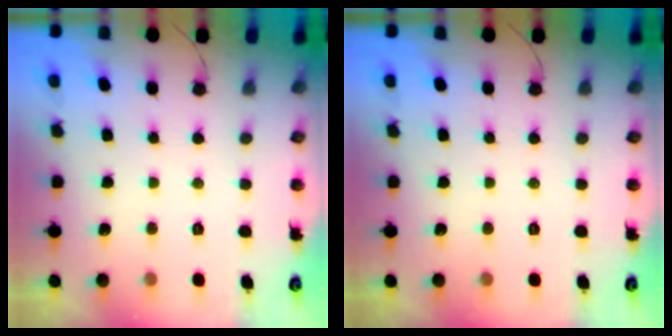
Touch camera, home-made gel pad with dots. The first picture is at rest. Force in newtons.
{"total": 0.0}